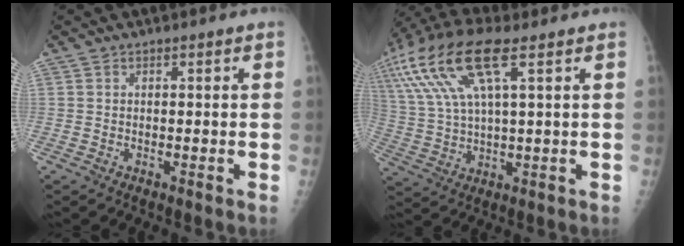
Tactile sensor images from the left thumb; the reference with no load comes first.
{"total": 20.2, "force": [9.1, 7.2, 16.5], "torque": [-0.383, 0.013, 0.177]}